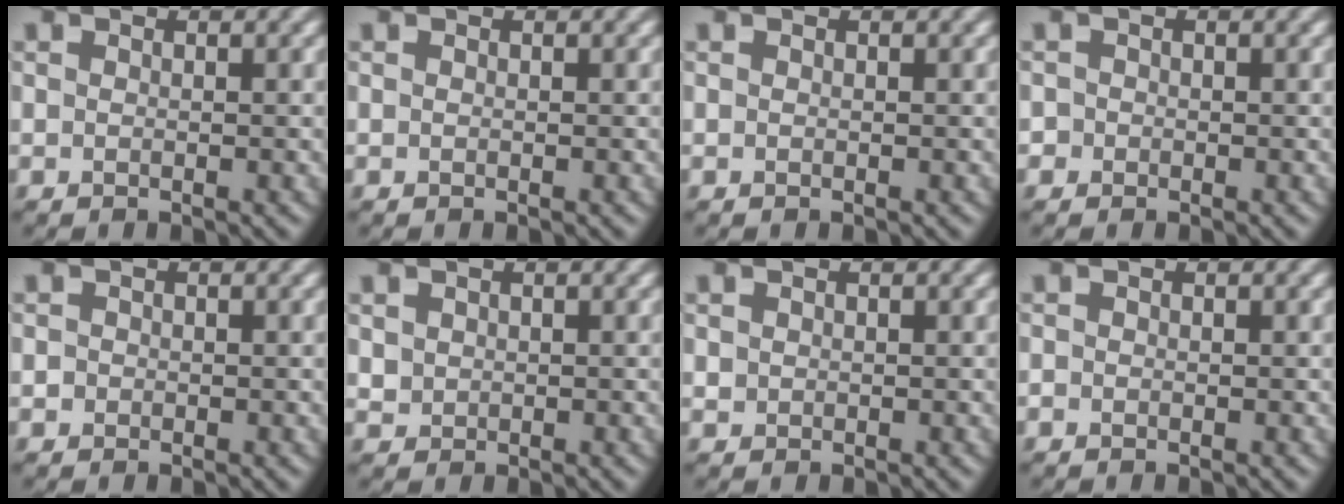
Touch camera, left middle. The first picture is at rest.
{"total": 0.0}
{"total": 0.0}
{"total": 0.8, "force": [-0.2, 0.8, 0.0], "torque": [0.007, -0.002, -0.008]}
{"total": 0.6, "force": [-0.1, 0.5, 0.1], "torque": [0.003, -0.004, -0.004]}
{"total": 1.0, "force": [0.4, 0.9, 0.2], "torque": [-0.002, -0.003, 0.012]}
{"total": 0.5, "force": [0.2, 0.5, 0.1], "torque": [0.003, -0.002, 0.006]}
{"total": 0.0}